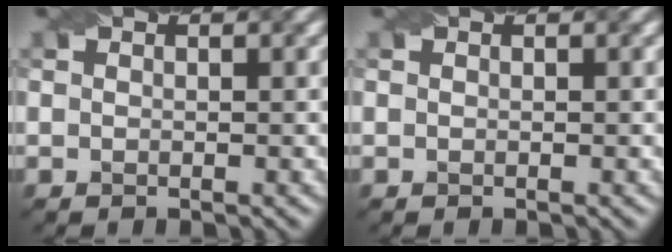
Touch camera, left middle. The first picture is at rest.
{"total": 0.0}